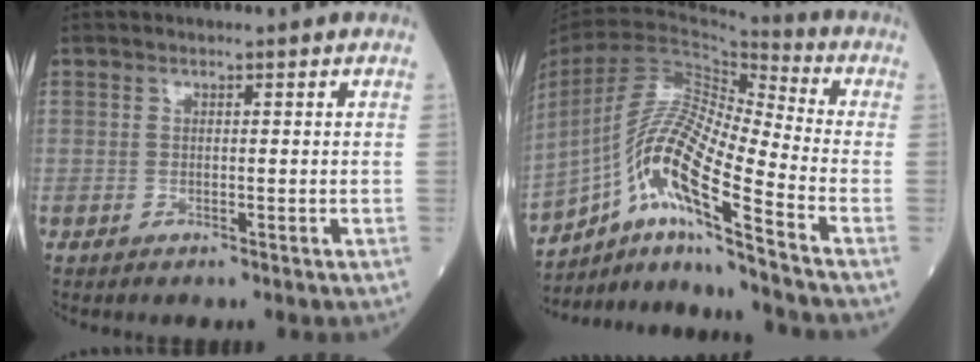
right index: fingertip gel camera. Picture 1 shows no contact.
{"total": 15.6, "force": [-8.9, 0.4, 12.9], "torque": [-0.256, -0.002, -0.161]}